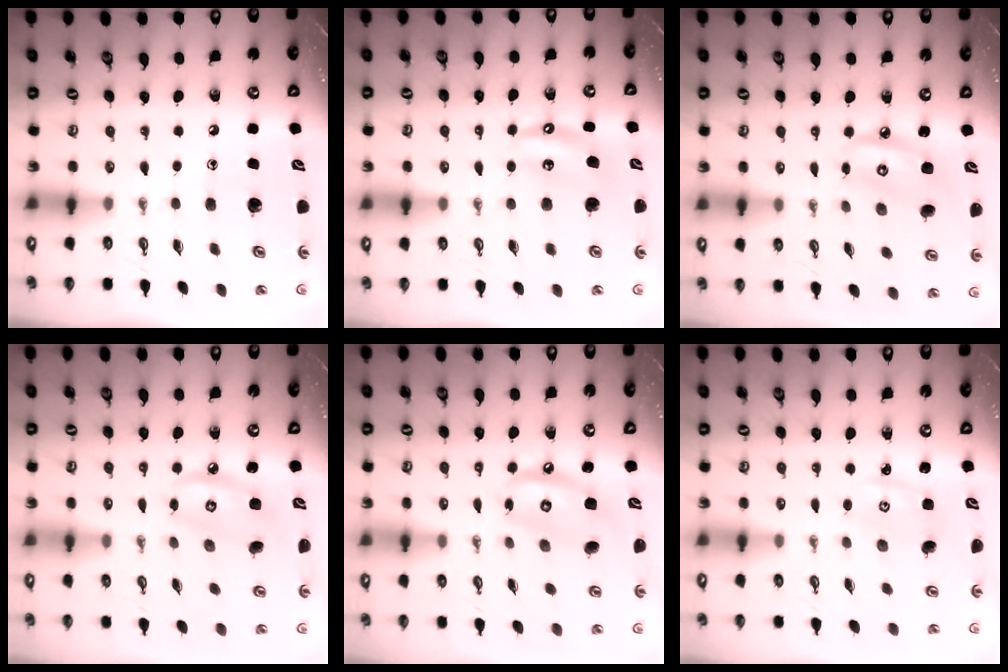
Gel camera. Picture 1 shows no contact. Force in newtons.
{"total": 5.3, "press": 5.2, "slide": 0.8}
{"total": 7.8, "press": 7.8, "slide": 0.8}
{"total": 7.3, "press": 7.3, "slide": 0.5}
{"total": 10.7, "press": 10.6, "slide": 1.0}
{"total": 2.3, "press": 2.3, "slide": 0.3}